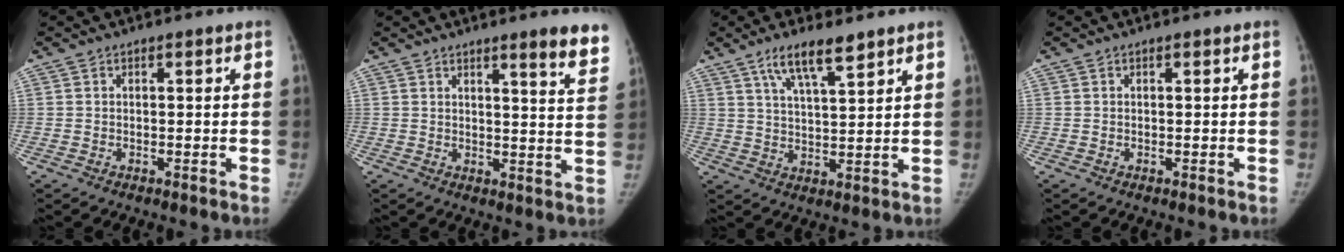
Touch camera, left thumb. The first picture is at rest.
{"total": 8.4, "force": [6.4, 0.3, 5.4], "torque": [-0.051, -0.040, 0.066]}
{"total": 8.2, "force": [5.6, 1.8, 5.7], "torque": [-0.097, -0.029, 0.108]}
{"total": 0.0}